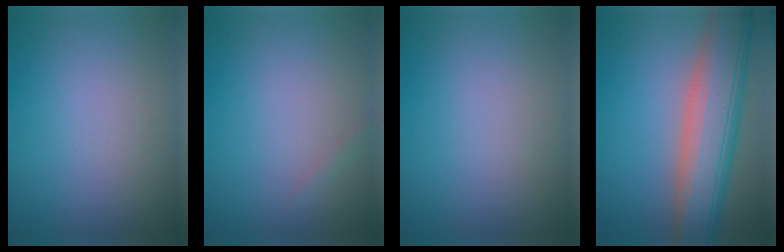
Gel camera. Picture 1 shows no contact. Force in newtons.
{"total": 0.6, "press": 0.6, "slide": 0.0}
{"total": 0.0}
{"total": 9.8, "press": 9.8, "slide": 0.5}